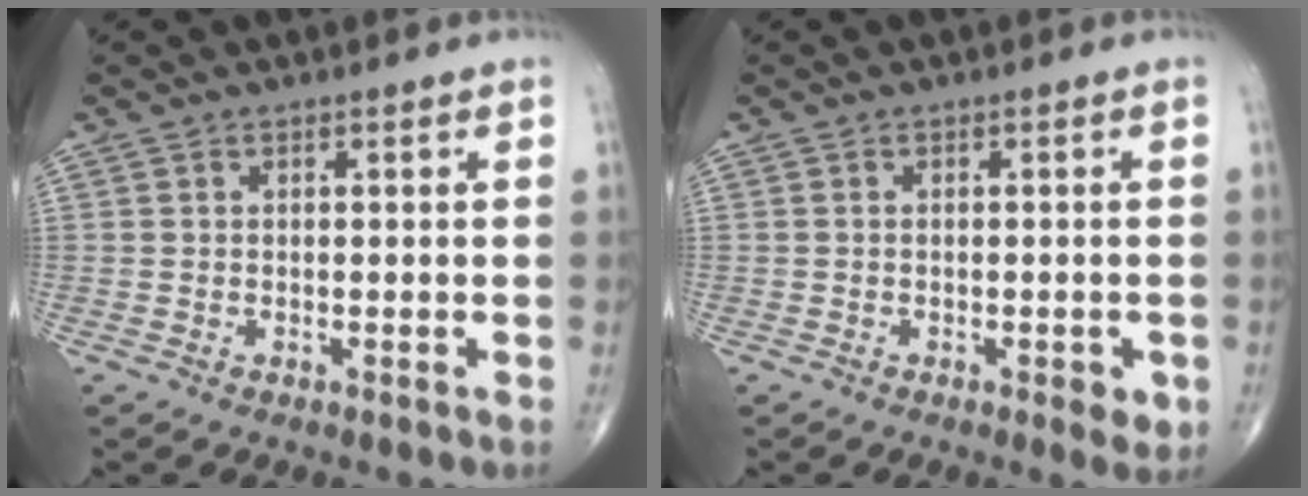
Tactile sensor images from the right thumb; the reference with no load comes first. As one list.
[{"total": 2.9, "force": [-1.1, 1.1, 2.4], "torque": [-0.022, -0.004, -0.012]}]